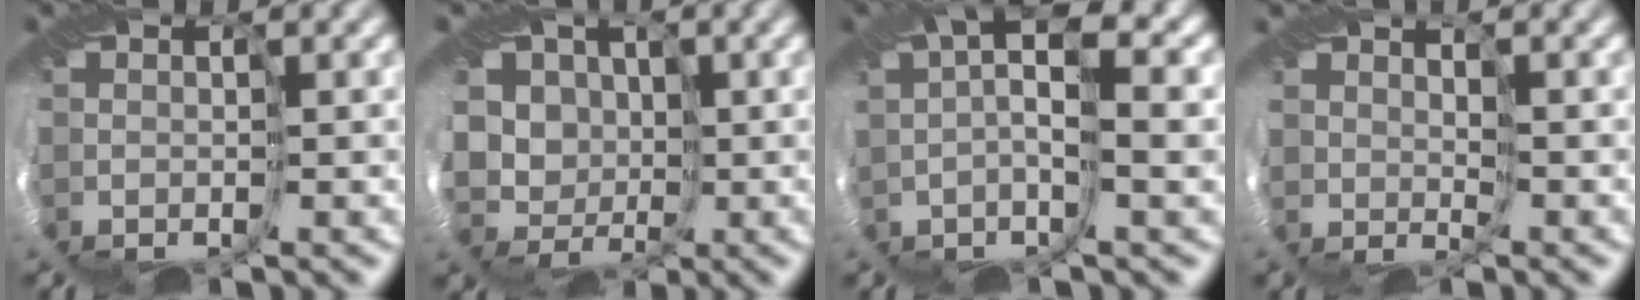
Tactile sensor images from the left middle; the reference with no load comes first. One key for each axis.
{"total": 4.8, "fx": 3.1, "fy": 3.6, "fz": 0.1, "tx": -0.019, "ty": 0.009, "tz": 0.055}
{"total": 4.1, "fx": 1.2, "fy": 0.7, "fz": 3.8, "tx": -0.071, "ty": 0.019, "tz": 0.018}
{"total": 2.5, "fx": 1.6, "fy": -1.1, "fz": -1.5, "tx": 0.020, "ty": 0.001, "tz": 0.030}